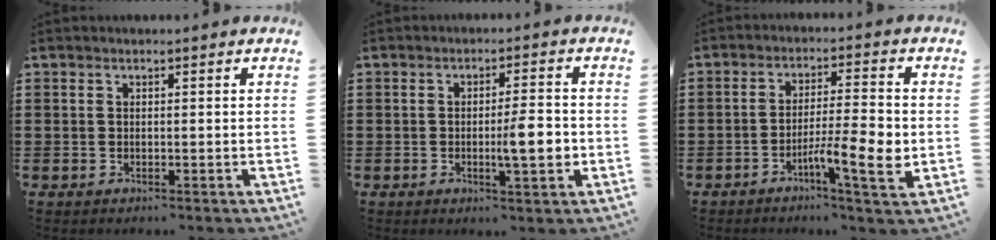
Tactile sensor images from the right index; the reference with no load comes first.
{"total": 6.3, "force": [-0.9, 1.0, 6.1], "torque": [-0.085, -0.008, -0.019]}
{"total": 8.5, "force": [-2.7, 1.1, 8.0], "torque": [-0.129, -0.001, -0.042]}